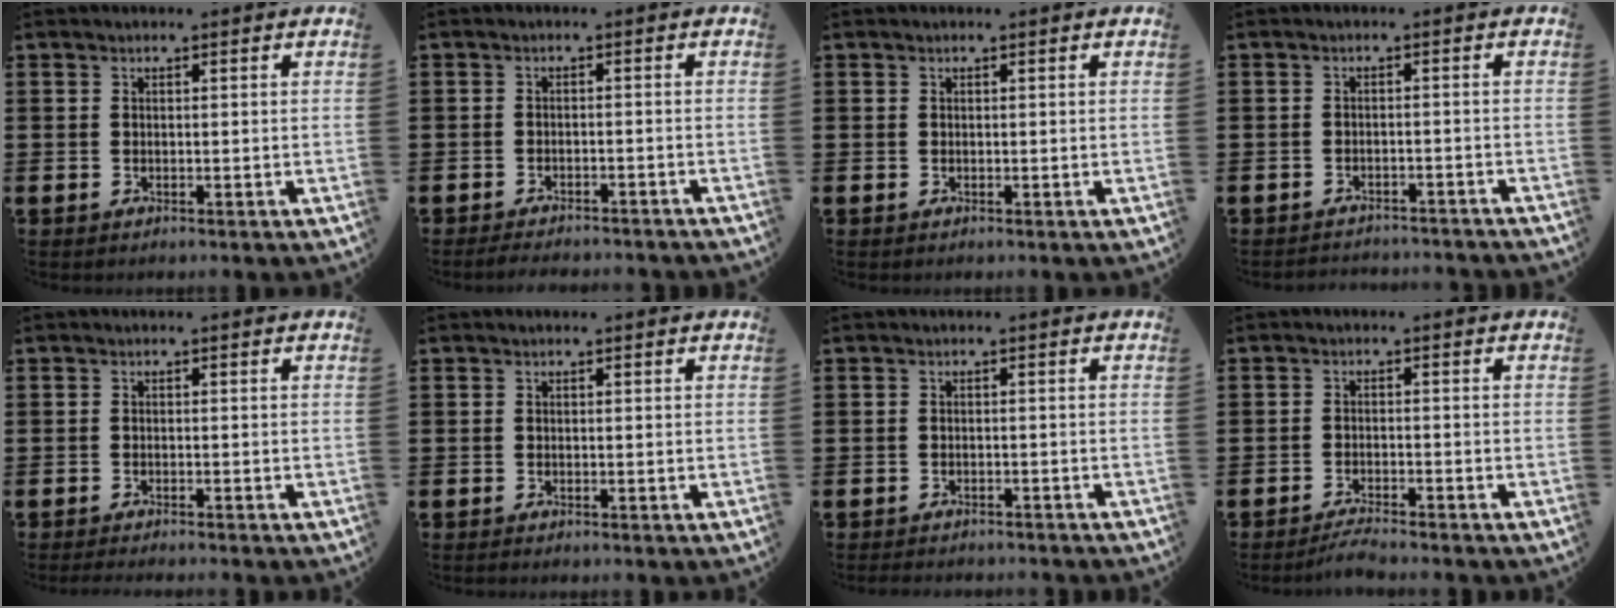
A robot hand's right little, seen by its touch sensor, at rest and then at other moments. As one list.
[{"total": 1.7, "force": [-1.7, 0.0, 0.2], "torque": [-0.006, 0.002, -0.034]}, {"total": 0.0}, {"total": 1.8, "force": [-1.7, -0.1, -0.2], "torque": [-0.001, 0.005, -0.038]}, {"total": 0.8, "force": [-0.7, -0.1, 0.3], "torque": [-0.003, -0.002, -0.014]}, {"total": 0.0}, {"total": 1.1, "force": [-1.1, 0.0, 0.0], "torque": [-0.002, 0.001, -0.023]}, {"total": 2.0, "force": [-1.9, -0.1, 0.6], "torque": [-0.012, 0.006, -0.037]}]